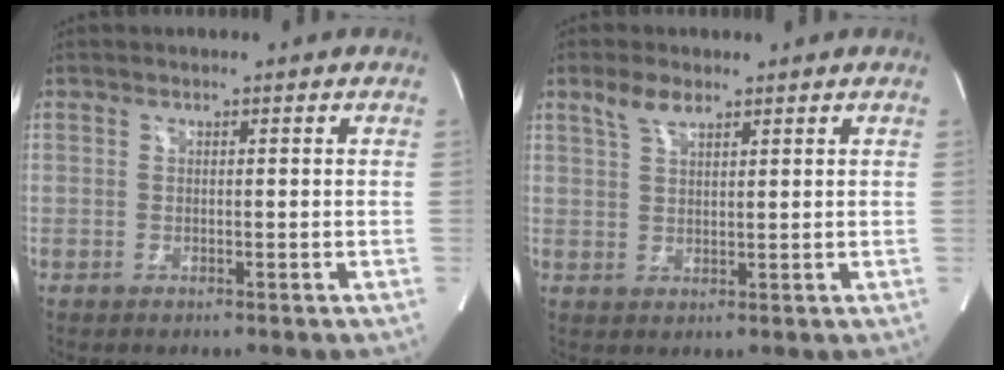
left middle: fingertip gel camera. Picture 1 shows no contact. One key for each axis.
{"total": 3.5, "fx": 2.5, "fy": 1.2, "fz": 2.1, "tx": -0.049, "ty": 0.009, "tz": 0.052}